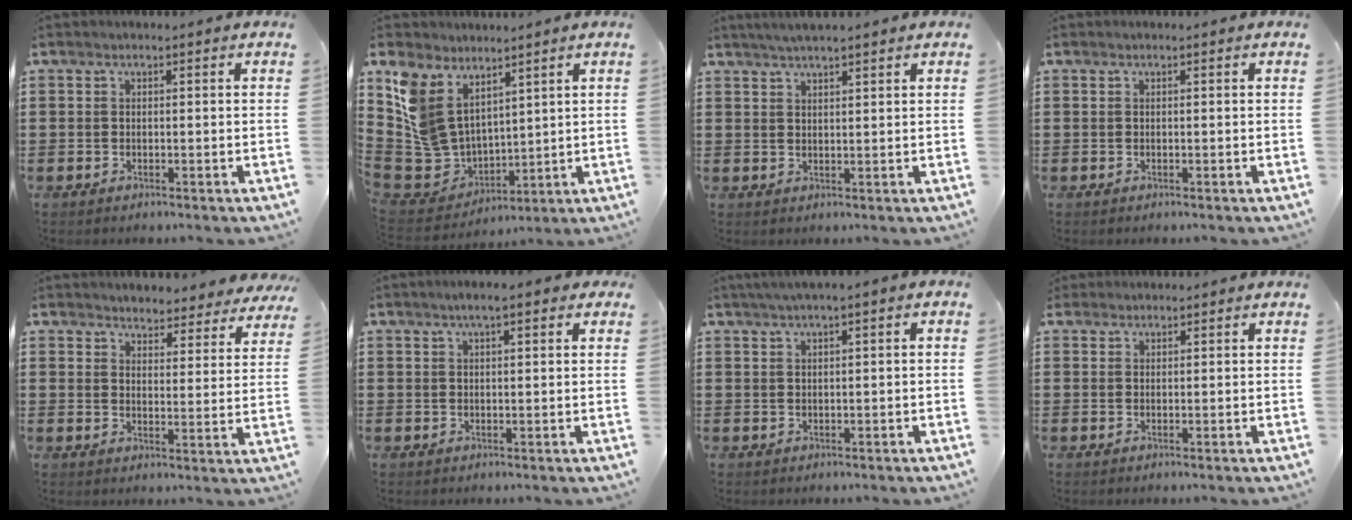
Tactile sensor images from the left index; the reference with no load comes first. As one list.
[{"total": 9.6, "force": [4.8, 6.8, 4.8], "torque": [-0.156, -0.025, 0.092]}, {"total": 2.3, "force": [2.0, -0.1, 1.1], "torque": [-0.025, 0.002, 0.037]}, {"total": 0.0}, {"total": 4.0, "force": [4.0, 0.2, 0.0], "torque": [-0.013, -0.026, 0.069]}, {"total": 2.9, "force": [1.6, 0.5, 2.4], "torque": [-0.050, 0.004, 0.026]}, {"total": 1.5, "force": [0.5, -0.1, 1.4], "torque": [-0.024, -0.002, 0.010]}, {"total": 1.1, "force": [1.0, 0.4, 0.0], "torque": [-0.004, 0.002, 0.021]}]